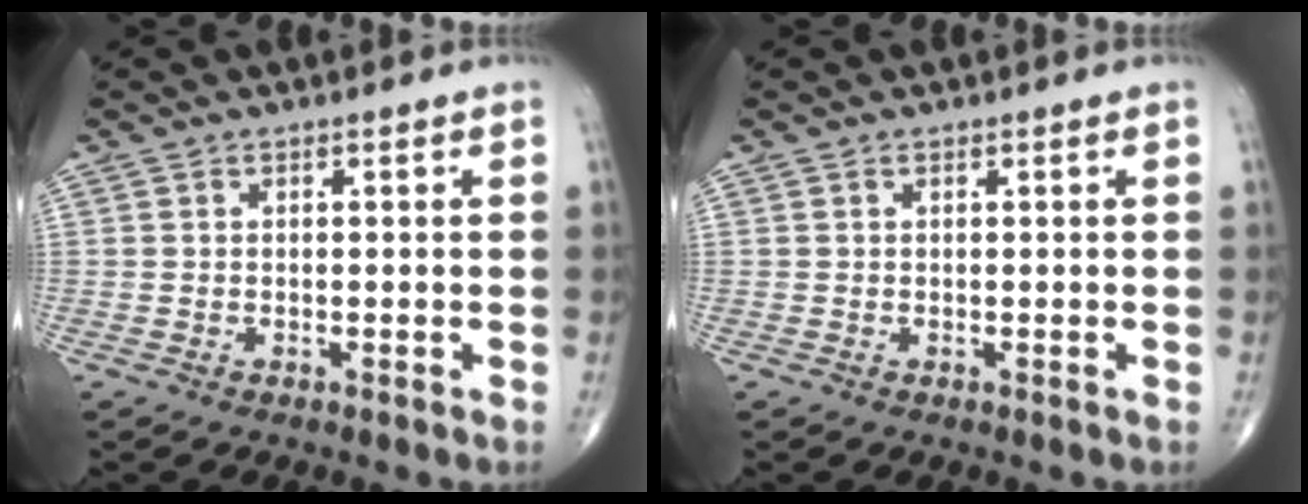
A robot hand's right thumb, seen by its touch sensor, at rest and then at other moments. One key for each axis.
{"total": 0.0}